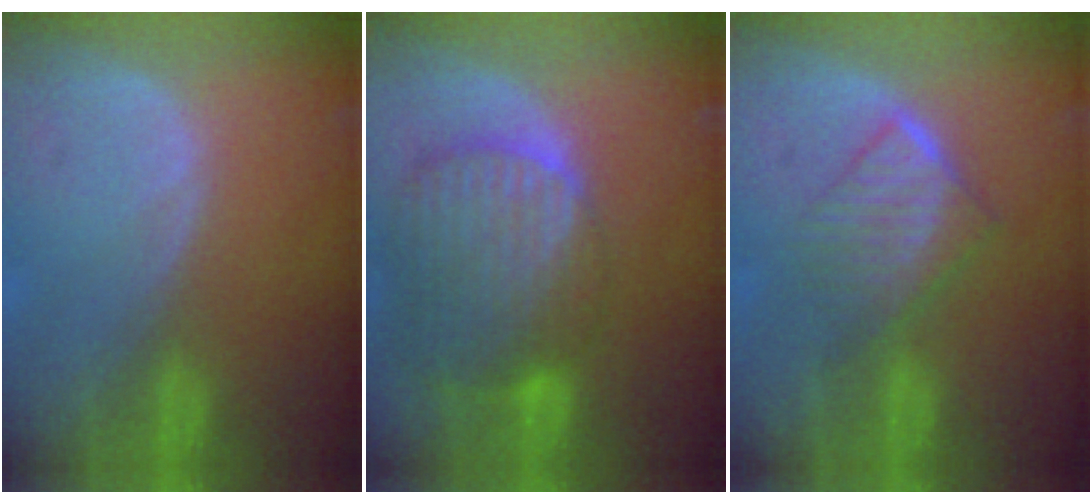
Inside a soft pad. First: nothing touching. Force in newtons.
{"total": 10.7, "press": 9.1, "slide": 5.5}
{"total": 6.6, "press": 5.9, "slide": 3.0}